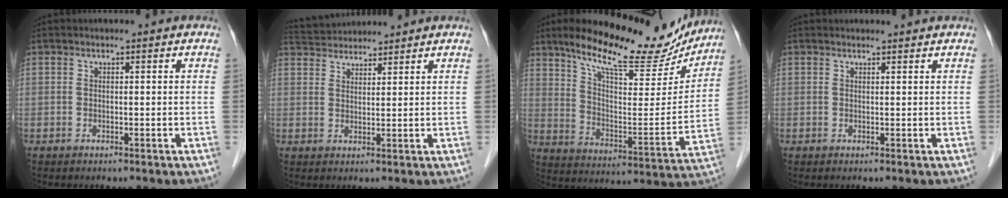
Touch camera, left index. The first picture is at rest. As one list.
[{"total": 6.1, "force": [5.9, 0.8, 1.0], "torque": [-0.023, 0.033, 0.103]}, {"total": 20.3, "force": [16.9, 5.3, 9.9], "torque": [-0.155, -0.013, 0.250]}, {"total": 1.3, "force": [1.3, 0.0, 0.2], "torque": [-0.006, 0.003, 0.016]}]